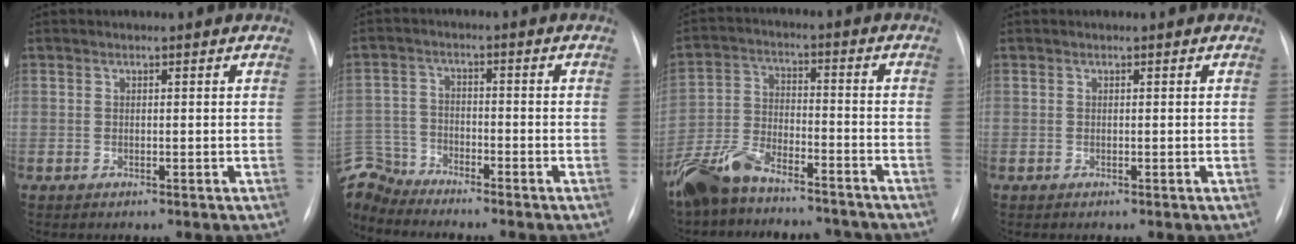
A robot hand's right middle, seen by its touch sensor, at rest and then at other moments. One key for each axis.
{"total": 7.5, "fx": -7.4, "fy": 1.2, "fz": -0.3, "tx": -0.005, "ty": 0.005, "tz": -0.148}
{"total": 13.1, "fx": -11.3, "fy": 4.5, "fz": 5.0, "tx": -0.105, "ty": 0.015, "tz": -0.194}
{"total": 0.0}